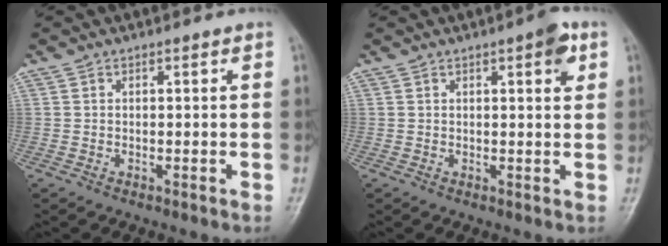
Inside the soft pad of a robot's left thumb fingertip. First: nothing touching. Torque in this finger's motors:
{"motor_torque": [0.69, 0.56, 0.58, 0.09, 0.00]}